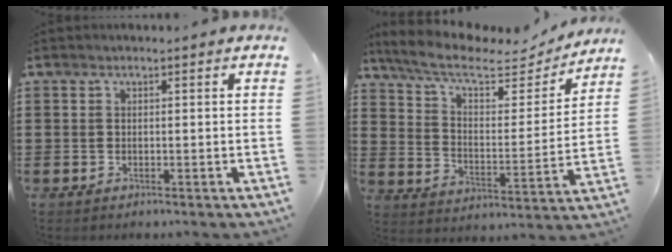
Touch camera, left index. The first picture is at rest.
{"total": 8.5, "force": [6.6, 2.5, 4.8], "torque": [-0.121, -0.033, 0.111]}